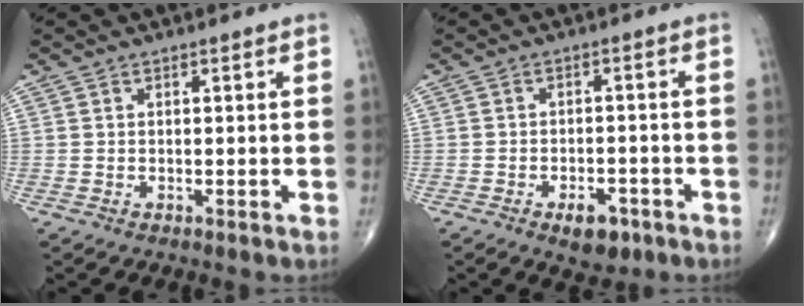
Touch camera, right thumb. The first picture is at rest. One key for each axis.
{"total": 5.5, "fx": -3.1, "fy": 3.0, "fz": 3.5, "tx": -0.038, "ty": 0.013, "tz": -0.041}